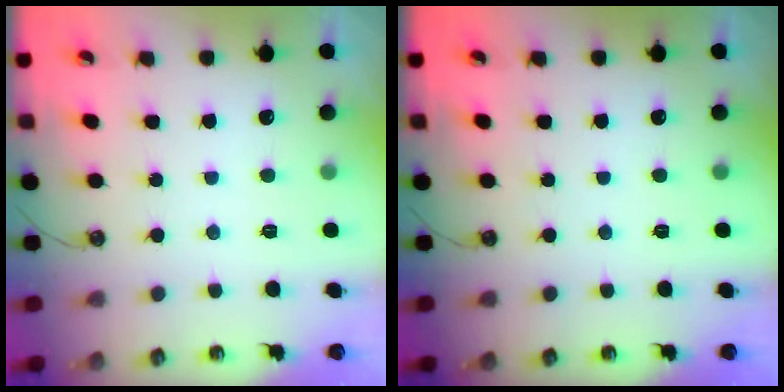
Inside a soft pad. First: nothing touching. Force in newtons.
{"total": 0.0}